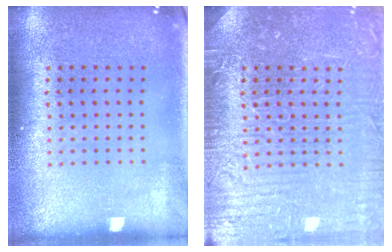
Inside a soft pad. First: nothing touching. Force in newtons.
{"total": 4.8, "press": 4.8, "slide": 0.6}